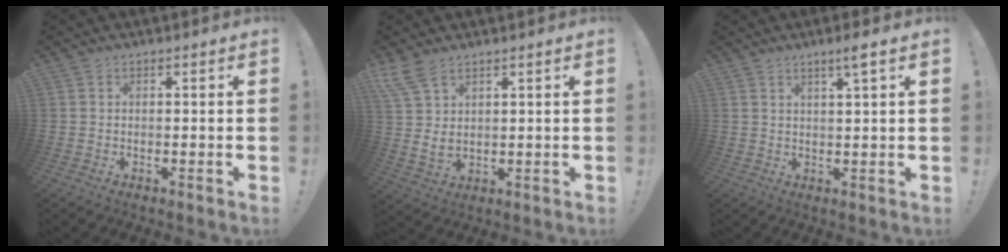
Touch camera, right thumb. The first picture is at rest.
{"total": 7.6, "force": [4.7, 3.1, 5.1], "torque": [-0.105, -0.022, 0.093]}
{"total": 4.0, "force": [2.4, -0.1, 3.1], "torque": [-0.057, -0.006, 0.037]}